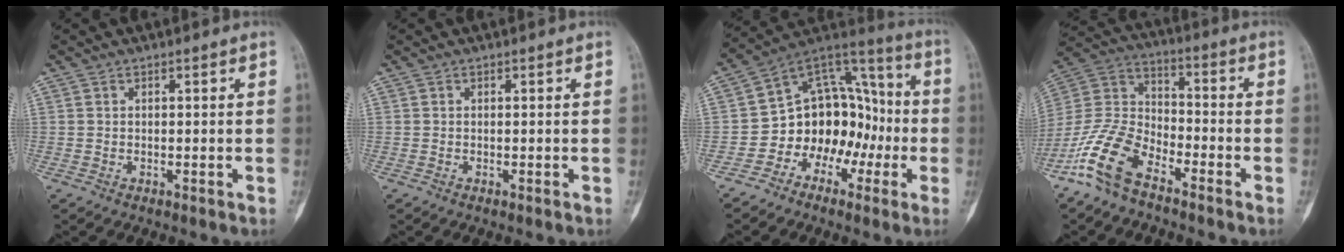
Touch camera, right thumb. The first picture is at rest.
{"total": 0.0}
{"total": 15.6, "force": [-4.5, 11.9, 9.0], "torque": [-0.070, 0.096, -0.081]}
{"total": 13.2, "force": [-8.7, 6.3, 7.8], "torque": [-0.165, 0.052, -0.182]}